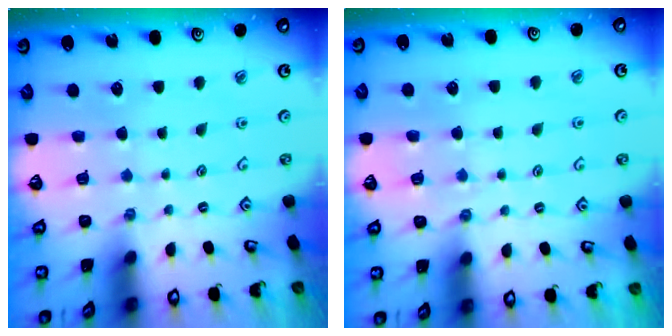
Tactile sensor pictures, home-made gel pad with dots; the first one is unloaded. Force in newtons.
{"total": 3.0, "press": 3.0, "slide": 0.5}